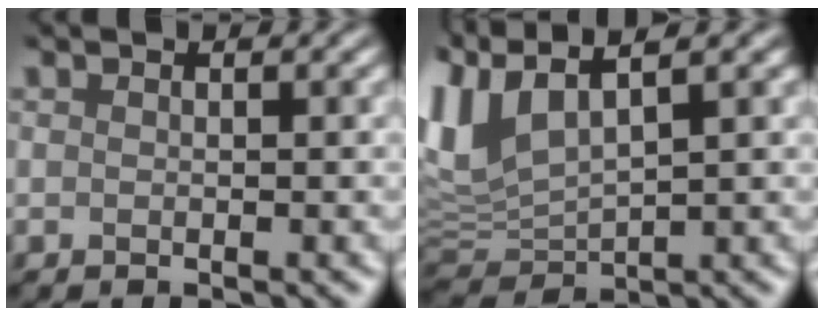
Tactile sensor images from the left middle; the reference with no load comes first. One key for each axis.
{"total": 5.9, "fx": 3.8, "fy": 2.2, "fz": 3.9, "tx": -0.148, "ty": 0.012, "tz": 0.103}